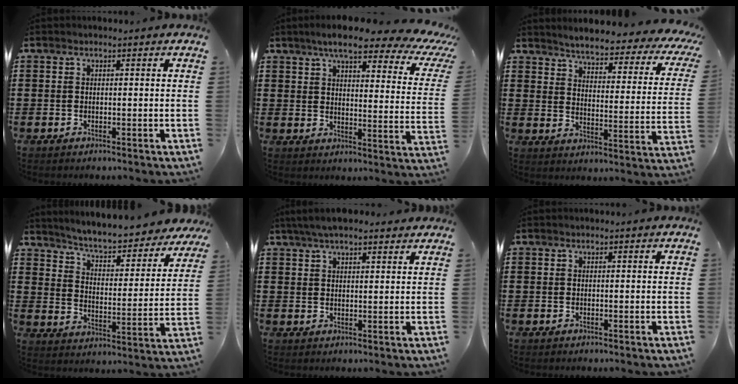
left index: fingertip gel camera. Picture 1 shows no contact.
{"total": 8.1, "force": [6.3, 1.9, 4.7], "torque": [-0.101, -0.024, 0.105]}
{"total": 3.8, "force": [3.6, -0.1, 1.4], "torque": [-0.049, -0.034, 0.053]}
{"total": 5.3, "force": [5.1, 0.2, 1.5], "torque": [-0.053, -0.040, 0.082]}
{"total": 4.5, "force": [3.9, 1.4, 1.7], "torque": [-0.043, 0.000, 0.073]}
{"total": 0.0}